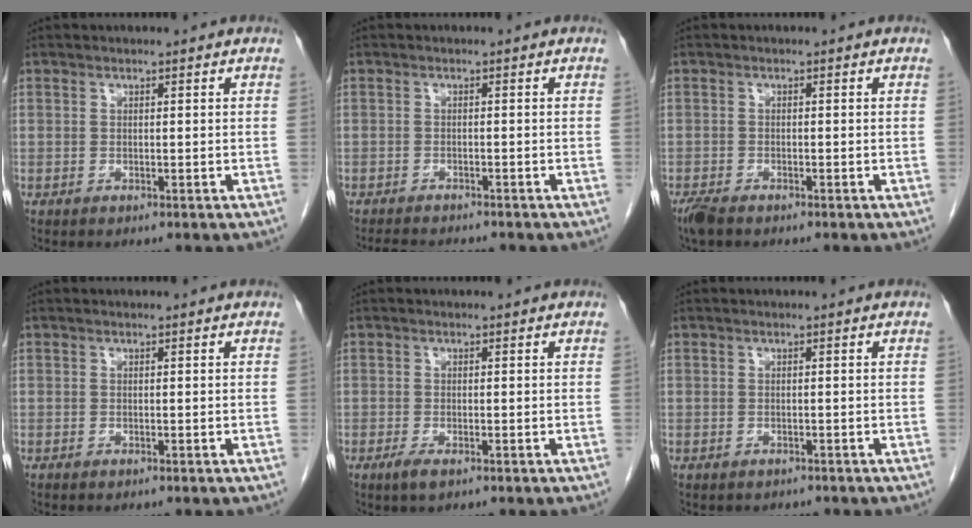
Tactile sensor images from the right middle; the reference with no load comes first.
{"total": 4.9, "force": [-4.6, 0.7, 1.7], "torque": [-0.028, -0.013, -0.070]}
{"total": 2.8, "force": [-2.2, 0.9, 1.5], "torque": [-0.035, -0.008, -0.039]}
{"total": 0.0}
{"total": 1.8, "force": [-1.0, 0.5, 1.4], "torque": [-0.031, -0.003, -0.019]}
{"total": 1.7, "force": [-1.5, 0.7, 0.2], "torque": [-0.013, -0.003, -0.018]}